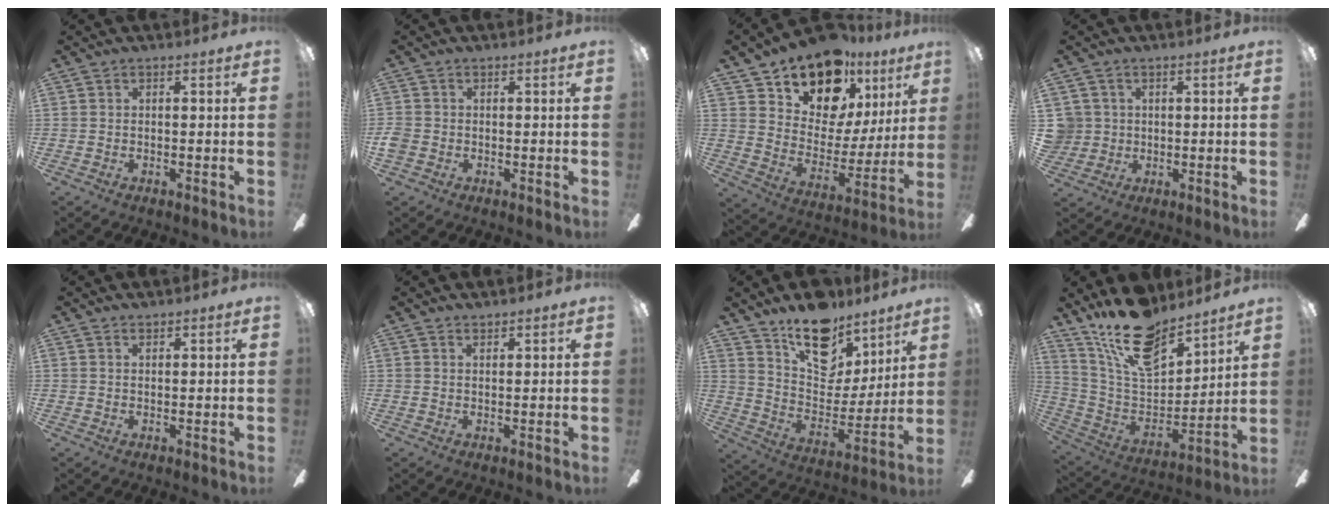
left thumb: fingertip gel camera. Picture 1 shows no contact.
{"total": 2.2, "force": [-0.6, 1.9, 1.0], "torque": [-0.014, 0.007, -0.011]}
{"total": 17.1, "force": [12.6, 9.3, 6.8], "torque": [-0.125, -0.082, 0.228]}
{"total": 4.9, "force": [0.9, 4.7, 0.5], "torque": [-0.026, 0.007, 0.018]}
{"total": 0.9, "force": [0.9, 0.2, 0.1], "torque": [-0.003, 0.000, 0.017]}
{"total": 1.2, "force": [1.2, 0.2, 0.0], "torque": [-0.002, -0.001, 0.023]}
{"total": 17.9, "force": [13.4, 9.3, 7.2], "torque": [-0.114, -0.096, 0.242]}
{"total": 18.6, "force": [14.4, 7.8, 8.9], "torque": [-0.174, -0.092, 0.259]}